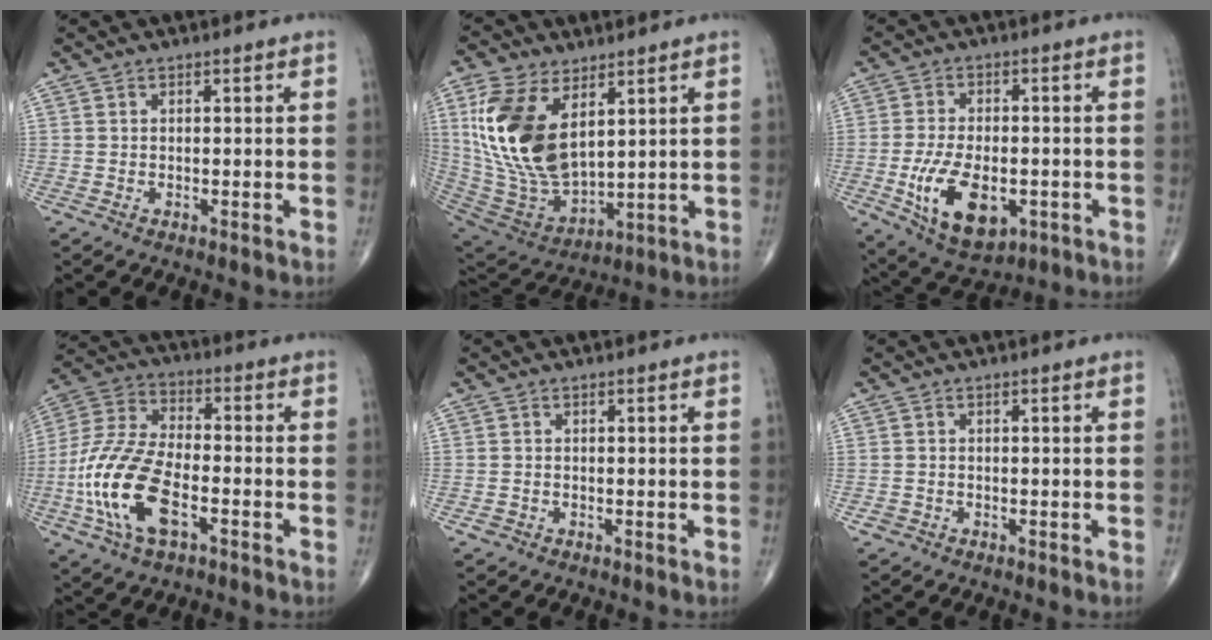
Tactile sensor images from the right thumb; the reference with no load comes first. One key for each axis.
{"total": 19.7, "fx": 6.2, "fy": 10.9, "fz": 15.2, "tx": -0.297, "ty": -0.029, "tz": 0.133}
{"total": 13.5, "fx": -3.8, "fy": 7.4, "fz": 10.6, "tx": -0.177, "ty": -0.001, "tz": -0.050}
{"total": 17.6, "fx": -5.5, "fy": 8.6, "fz": 14.3, "tx": -0.307, "ty": 0.023, "tz": -0.104}
{"total": 1.1, "fx": -0.6, "fy": 0.9, "fz": 0.3, "tx": -0.007, "ty": 0.005, "tz": -0.010}
{"total": 1.4, "fx": -0.7, "fy": 1.1, "fz": 0.2, "tx": -0.004, "ty": 0.006, "tz": -0.013}